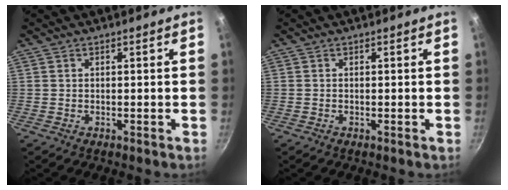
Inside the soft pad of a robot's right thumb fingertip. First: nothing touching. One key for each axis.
{"total": 0.0}